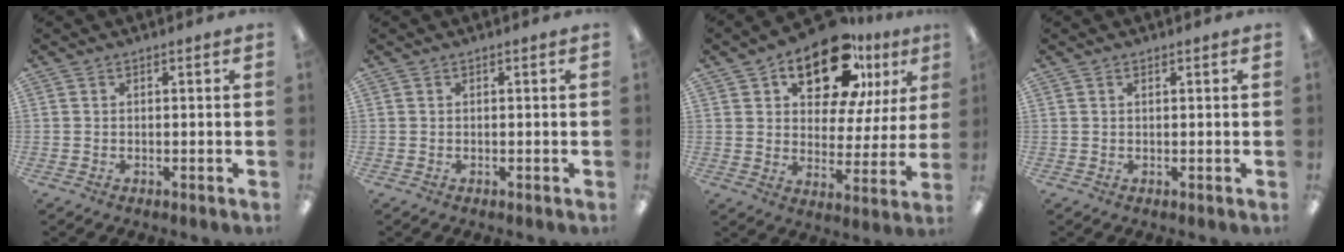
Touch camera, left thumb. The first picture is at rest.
{"total": 0.0}
{"total": 18.1, "force": [11.6, 8.9, 10.6], "torque": [-0.162, -0.059, 0.198]}
{"total": 0.5, "force": [0.4, 0.2, 0.3], "torque": [-0.005, 0.003, 0.007]}